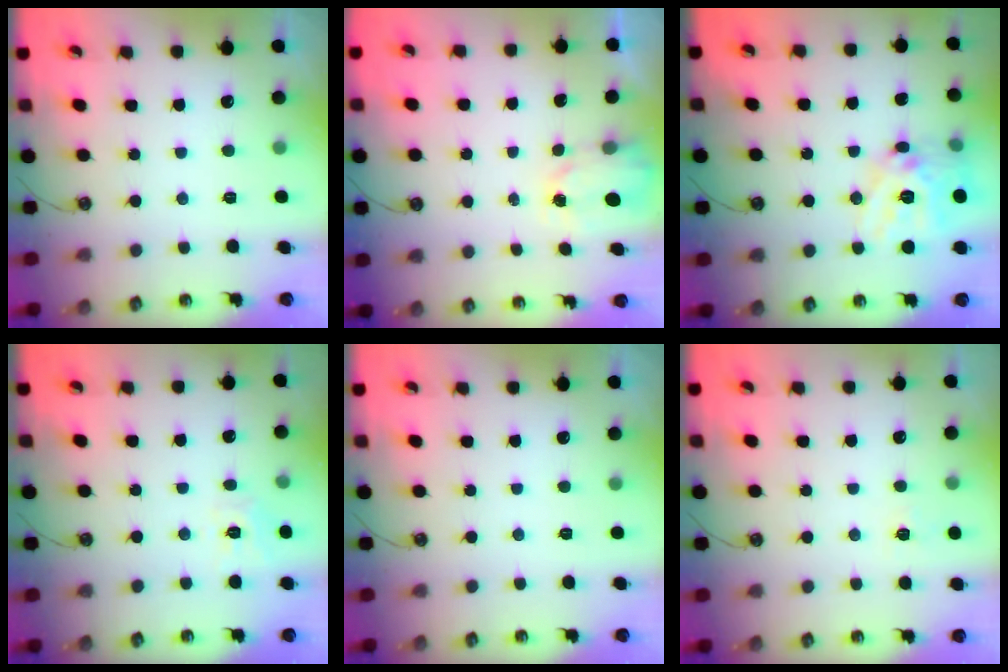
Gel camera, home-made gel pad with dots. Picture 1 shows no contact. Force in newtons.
{"total": 1.6, "press": 1.6, "slide": 0.3}
{"total": 17.7, "press": 17.5, "slide": 2.8}
{"total": 7.7, "press": 7.6, "slide": 0.8}
{"total": 0.0}
{"total": 3.4, "press": 3.4, "slide": 0.4}